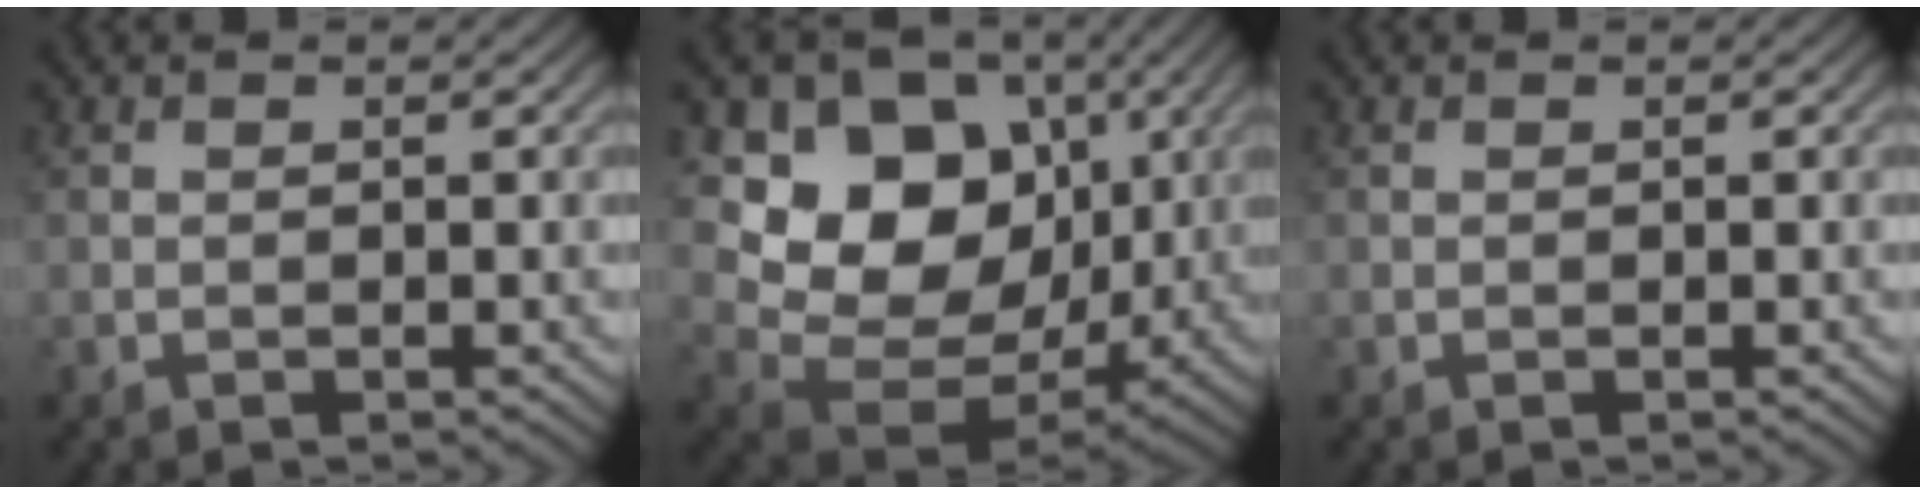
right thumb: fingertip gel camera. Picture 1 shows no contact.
{"total": 14.0, "force": [3.8, 11.0, 7.8], "torque": [-0.152, 0.000, 0.062]}
{"total": 0.0}